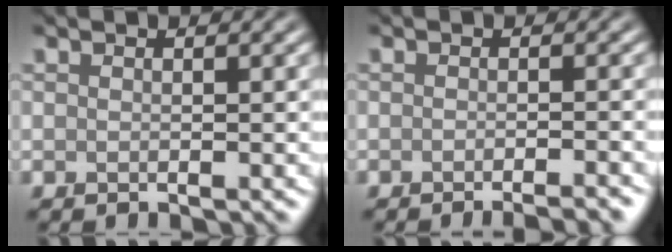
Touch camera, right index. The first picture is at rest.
{"total": 3.1, "force": [-2.4, 0.6, 1.9], "torque": [-0.014, 0.008, -0.032]}